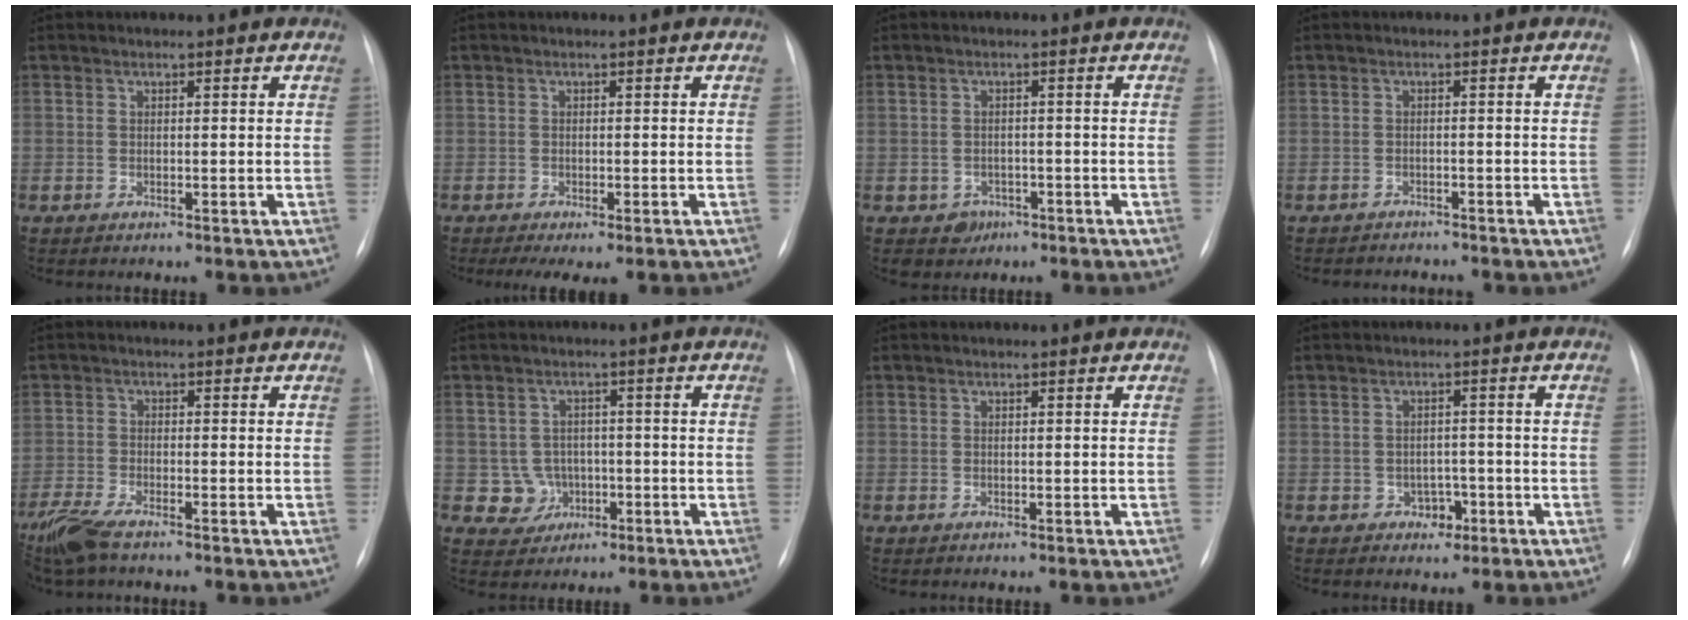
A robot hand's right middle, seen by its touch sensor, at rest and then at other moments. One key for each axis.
{"total": 3.6, "fx": -2.2, "fy": 0.7, "fz": 2.7, "tx": -0.045, "ty": -0.012, "tz": -0.032}
{"total": 2.9, "fx": -1.4, "fy": 2.5, "fz": 0.3, "tx": 0.000, "ty": 0.009, "tz": -0.014}
{"total": 2.9, "fx": -2.8, "fy": 0.8, "fz": 0.0, "tx": 0.002, "ty": -0.005, "tz": -0.039}
{"total": 6.9, "fx": -5.4, "fy": 1.5, "fz": 4.1, "tx": -0.093, "ty": -0.018, "tz": -0.103}
{"total": 4.1, "fx": -0.8, "fy": 4.0, "fz": 0.3, "tx": 0.003, "ty": 0.012, "tz": -0.006}
{"total": 0.0}
{"total": 2.5, "fx": -1.2, "fy": 1.8, "fz": 1.1, "tx": -0.009, "ty": 0.009, "tz": -0.012}